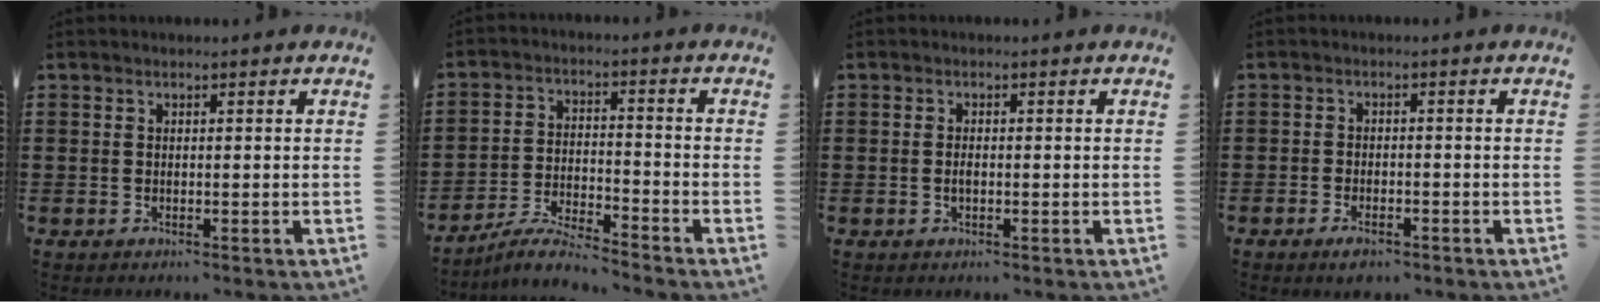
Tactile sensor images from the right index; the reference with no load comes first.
{"total": 5.6, "force": [-5.3, 0.2, 1.7], "torque": [-0.043, -0.004, -0.105]}
{"total": 1.1, "force": [-0.2, 0.4, 0.9], "torque": [-0.019, 0.000, -0.005]}
{"total": 2.1, "force": [-1.6, 0.7, 1.0], "torque": [-0.020, 0.003, -0.031]}